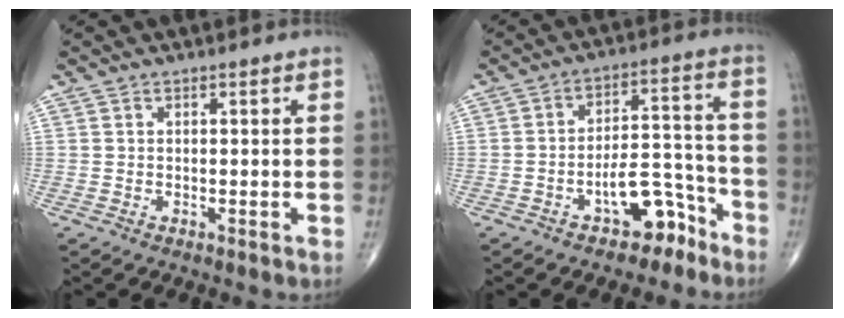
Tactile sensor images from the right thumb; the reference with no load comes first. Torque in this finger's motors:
{"motor_torque": [2.96, 2.05, 1.00, -0.68, 0.28]}